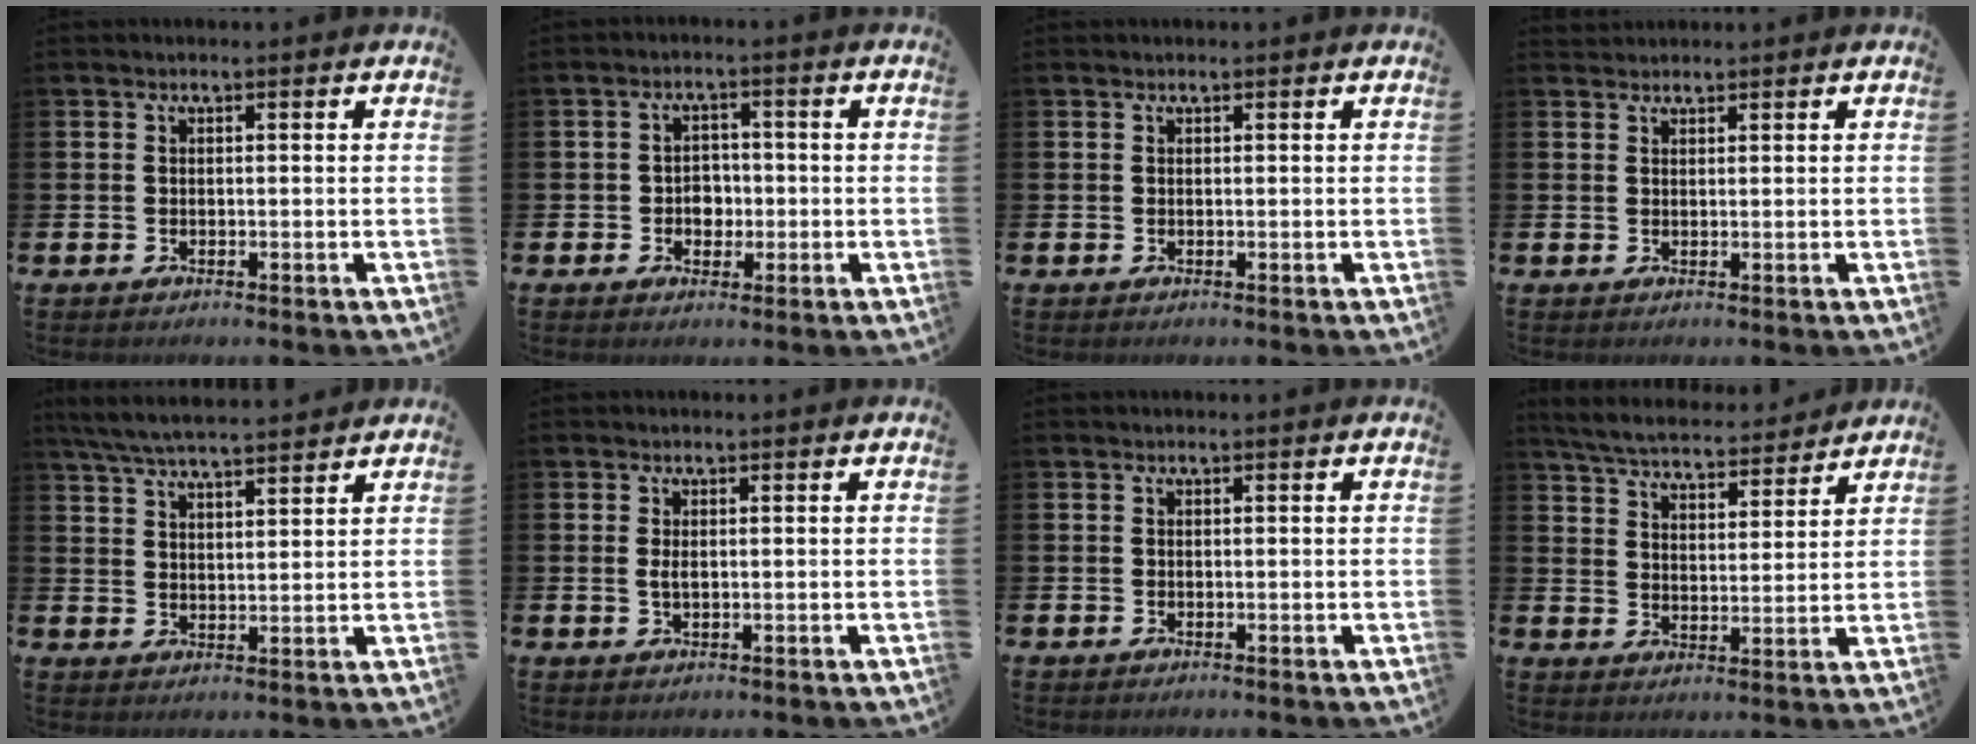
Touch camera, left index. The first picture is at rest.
{"total": 2.5, "force": [-0.5, 2.2, 1.2], "torque": [-0.007, 0.000, -0.017]}
{"total": 0.0}
{"total": 1.4, "force": [1.3, 0.4, -0.1], "torque": [0.011, -0.001, 0.023]}
{"total": 6.1, "force": [5.8, 0.4, 1.6], "torque": [-0.055, -0.022, 0.107]}
{"total": 1.1, "force": [0.3, 0.4, 1.0], "torque": [-0.016, 0.002, 0.002]}
{"total": 0.0}
{"total": 5.8, "force": [5.7, 0.8, 1.1], "torque": [-0.050, -0.035, 0.099]}